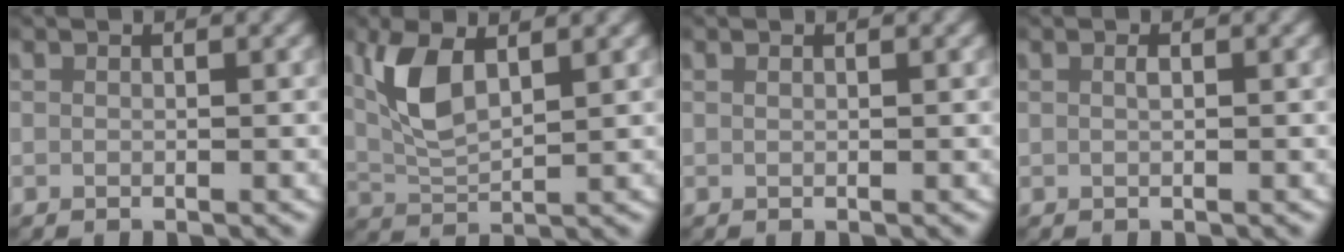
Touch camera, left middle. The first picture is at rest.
{"total": 4.8, "force": [1.9, 2.3, 3.8], "torque": [-0.099, -0.001, 0.036]}
{"total": 0.0}
{"total": 0.5, "force": [0.0, 0.1, 0.5], "torque": [-0.012, 0.001, 0.002]}